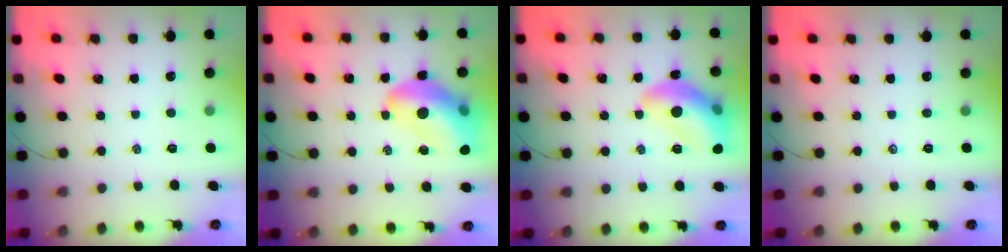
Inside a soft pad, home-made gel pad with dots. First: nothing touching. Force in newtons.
{"total": 16.3, "press": 15.5, "slide": 4.8}
{"total": 15.5, "press": 15.4, "slide": 1.6}
{"total": 0.0}